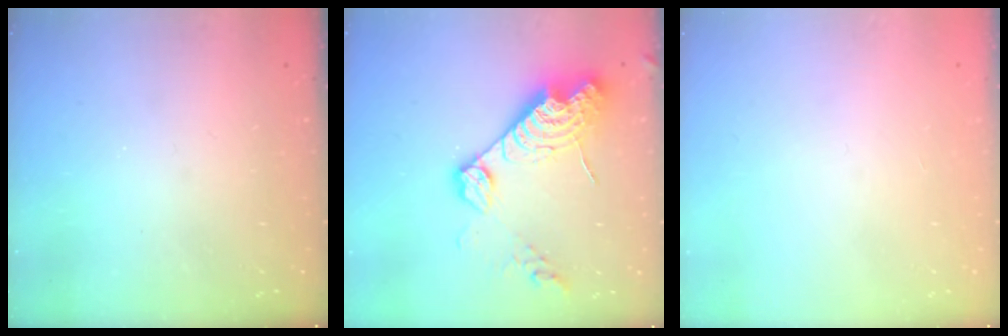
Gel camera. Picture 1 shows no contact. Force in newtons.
{"total": 17.0, "press": 16.9, "slide": 2.0}
{"total": 0.0}